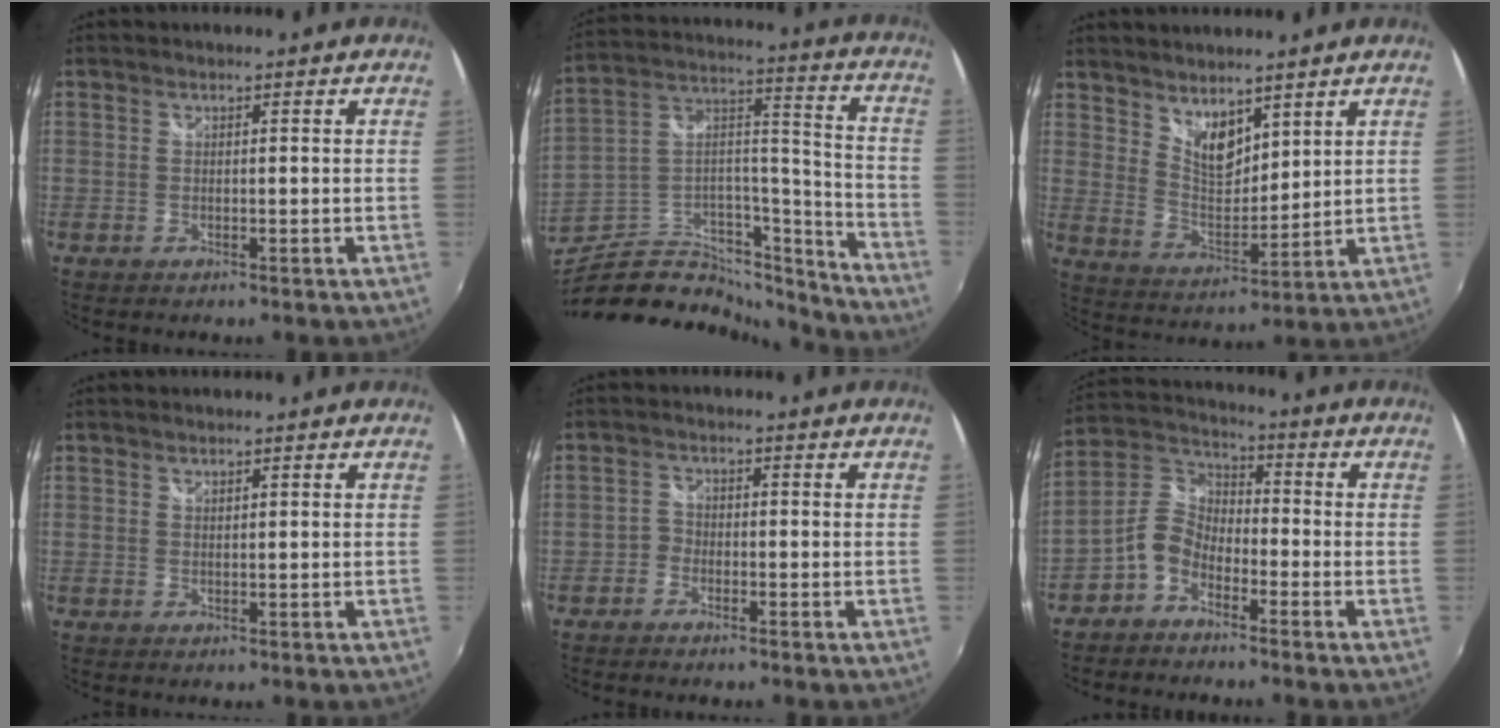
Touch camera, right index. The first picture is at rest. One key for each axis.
{"total": 21.9, "fx": -17.8, "fy": 9.7, "fz": 8.3, "tx": -0.148, "ty": 0.063, "tz": -0.274}
{"total": 8.0, "fx": 5.9, "fy": 3.7, "fz": 3.9, "tx": -0.056, "ty": -0.004, "tz": 0.114}
{"total": 0.6, "fx": 0.6, "fy": 0.2, "fz": 0.1, "tx": -0.001, "ty": 0.001, "tz": 0.011}
{"total": 1.9, "fx": -1.5, "fy": 1.2, "fz": 0.2, "tx": -0.008, "ty": 0.003, "tz": -0.032}
{"total": 7.1, "fx": -4.3, "fy": 4.5, "fz": 3.4, "tx": -0.078, "ty": 0.022, "tz": -0.095}